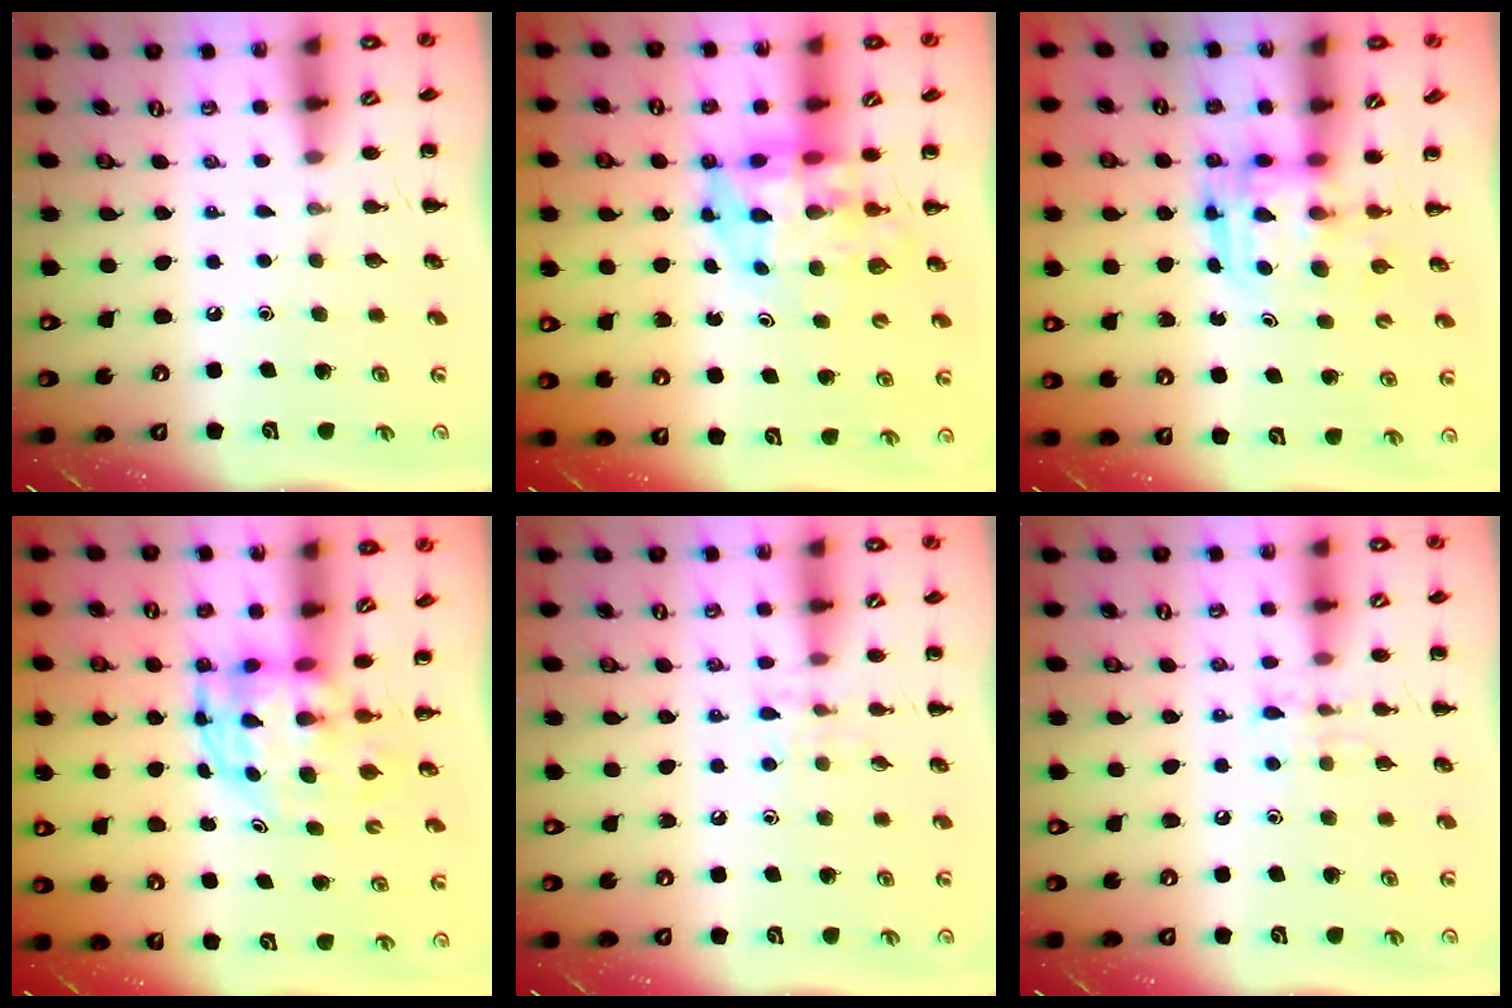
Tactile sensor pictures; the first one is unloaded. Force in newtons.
{"total": 6.3, "press": 5.9, "slide": 2.0}
{"total": 3.0, "press": 3.0, "slide": 0.3}
{"total": 4.2, "press": 4.0, "slide": 1.1}
{"total": 5.6, "press": 5.5, "slide": 1.0}
{"total": 6.4, "press": 6.3, "slide": 1.1}